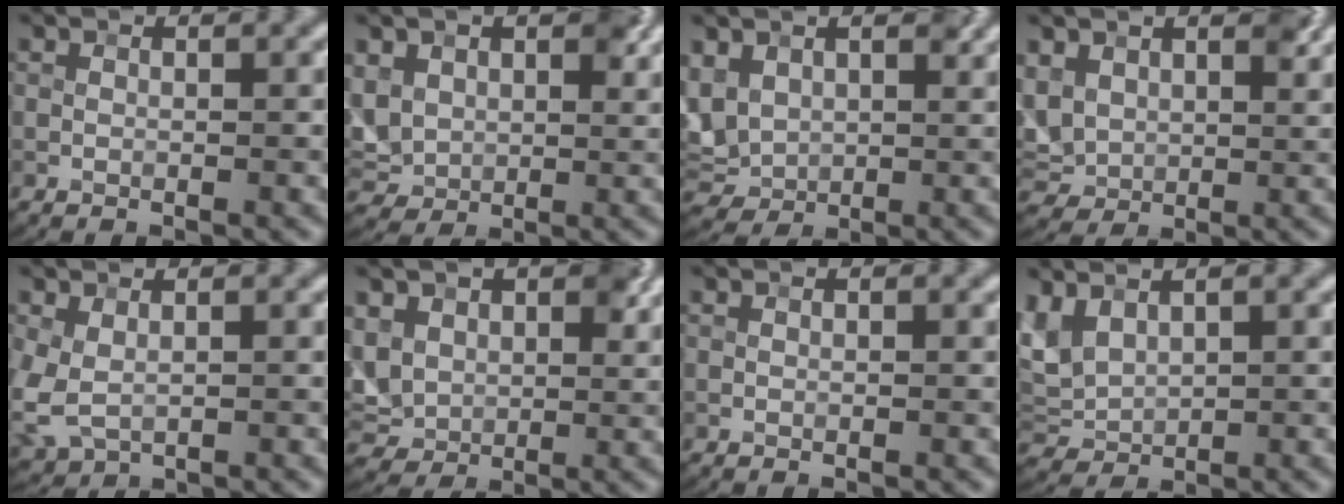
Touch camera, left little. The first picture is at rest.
{"total": 5.8, "force": [2.0, 4.6, 3.0], "torque": [-0.089, 0.001, 0.040]}
{"total": 5.3, "force": [1.9, 4.1, 2.8], "torque": [-0.085, 0.003, 0.043]}
{"total": 5.4, "force": [2.3, 4.0, 2.8], "torque": [-0.084, -0.001, 0.045]}
{"total": 3.6, "force": [-0.4, 2.5, 2.6], "torque": [-0.074, -0.013, 0.000]}
{"total": 6.6, "force": [2.3, 5.1, 3.4], "torque": [-0.095, 0.006, 0.041]}
{"total": 0.0}
{"total": 3.0, "force": [1.5, 1.9, 1.7], "torque": [-0.044, 0.004, 0.036]}